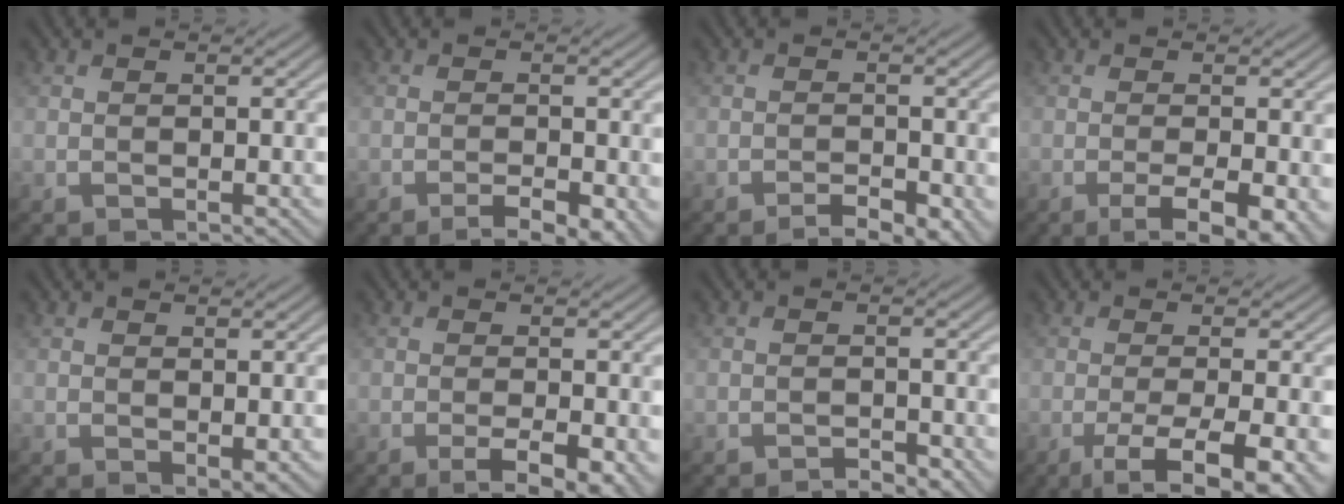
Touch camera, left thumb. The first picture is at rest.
{"total": 3.9, "force": [-2.4, 0.9, 3.0], "torque": [-0.046, 0.001, -0.032]}
{"total": 3.6, "force": [-2.4, 1.0, 2.4], "torque": [-0.039, 0.001, -0.033]}
{"total": 5.5, "force": [-2.2, 1.2, 4.9], "torque": [-0.076, 0.003, -0.033]}
{"total": 1.3, "force": [0.3, 0.6, 1.1], "torque": [-0.017, -0.005, 0.008]}
{"total": 4.9, "force": [-2.2, 1.1, 4.2], "torque": [-0.064, 0.003, -0.030]}
{"total": 1.7, "force": [-1.4, 0.5, 0.9], "torque": [-0.013, 0.001, -0.023]}
{"total": 8.2, "force": [-3.5, 1.9, 7.1], "torque": [-0.110, -0.002, -0.051]}